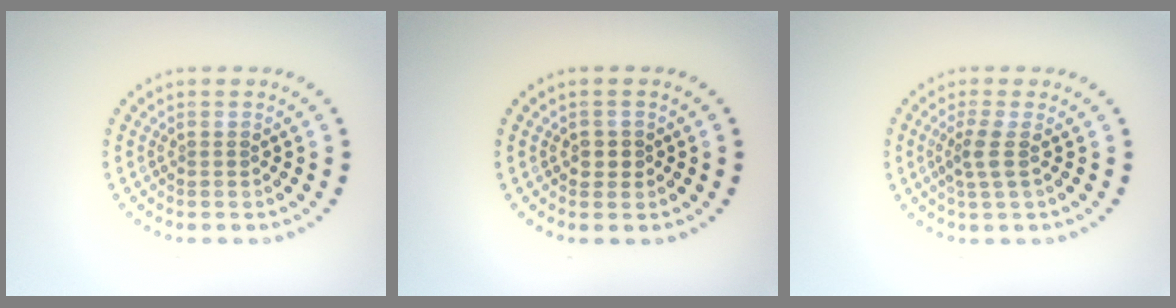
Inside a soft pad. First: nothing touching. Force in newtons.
{"total": 1.1, "press": 1.0, "slide": 0.5}
{"total": 2.1, "press": 1.6, "slide": 1.3}